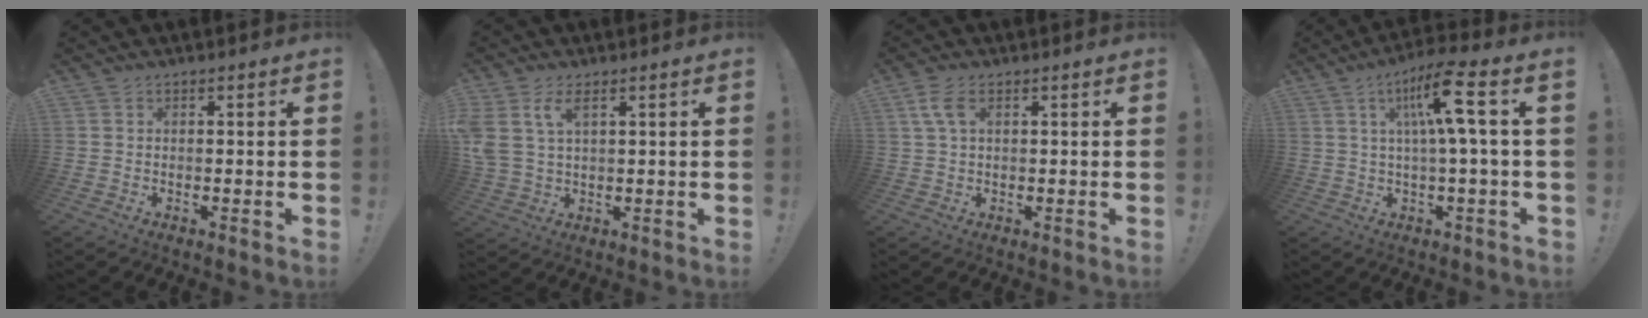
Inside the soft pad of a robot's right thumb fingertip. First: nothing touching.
{"total": 7.4, "force": [3.5, 3.9, 5.2], "torque": [-0.113, -0.008, 0.067]}
{"total": 5.2, "force": [1.7, 2.8, 4.1], "torque": [-0.081, 0.000, 0.030]}
{"total": 12.6, "force": [3.6, 1.1, 12.0], "torque": [-0.207, -0.008, 0.044]}